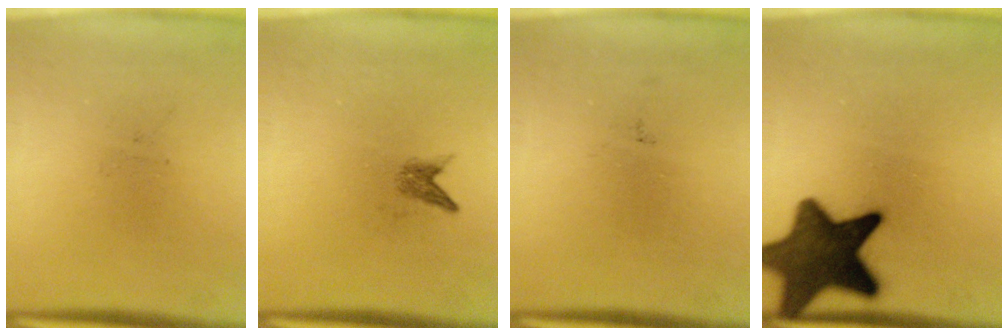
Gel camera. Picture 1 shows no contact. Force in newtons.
{"total": 1.3}
{"total": 0.0}
{"total": 14.1}